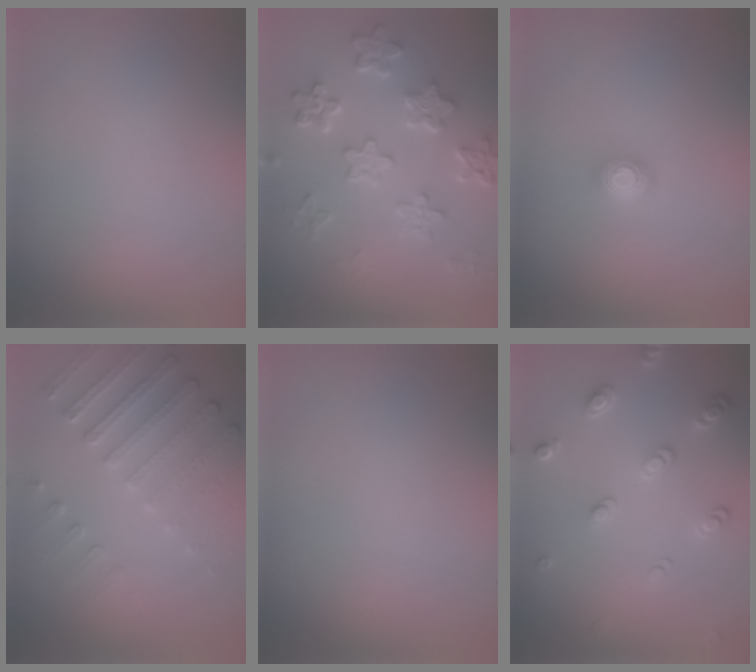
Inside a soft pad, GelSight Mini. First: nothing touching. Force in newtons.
{"total": 6.0, "press": 4.6, "slide": 3.8}
{"total": 1.6, "press": 1.3, "slide": 1.1}
{"total": 4.6, "press": 3.4, "slide": 3.1}
{"total": 0.0}
{"total": 2.5, "press": 2.5, "slide": 0.4}